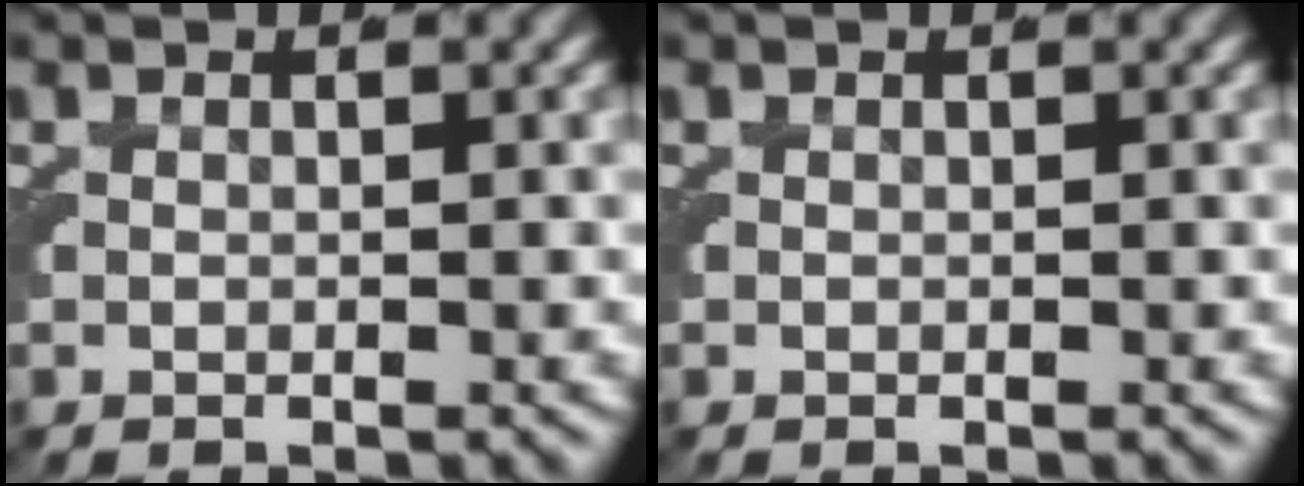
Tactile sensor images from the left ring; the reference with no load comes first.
{"total": 0.0}